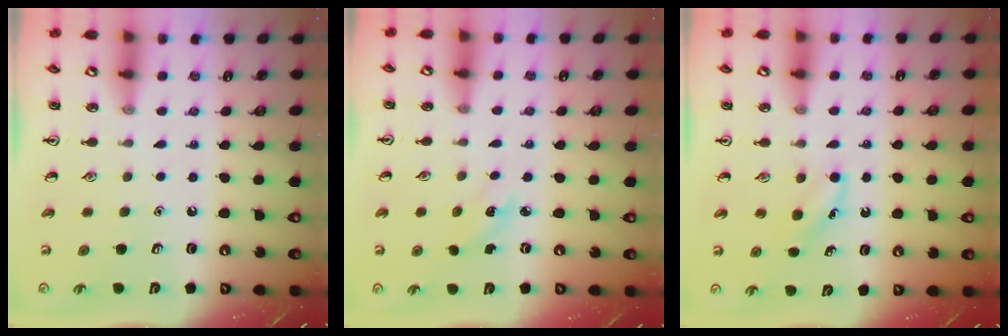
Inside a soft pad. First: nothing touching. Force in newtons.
{"total": 2.1, "press": 2.0, "slide": 0.8}
{"total": 3.8, "press": 3.5, "slide": 1.6}